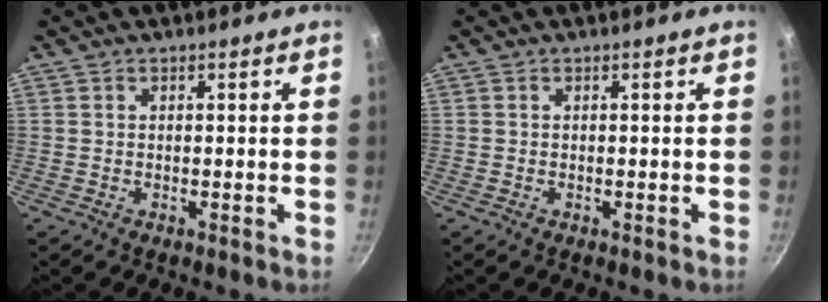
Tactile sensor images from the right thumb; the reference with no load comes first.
{"total": 0.0}